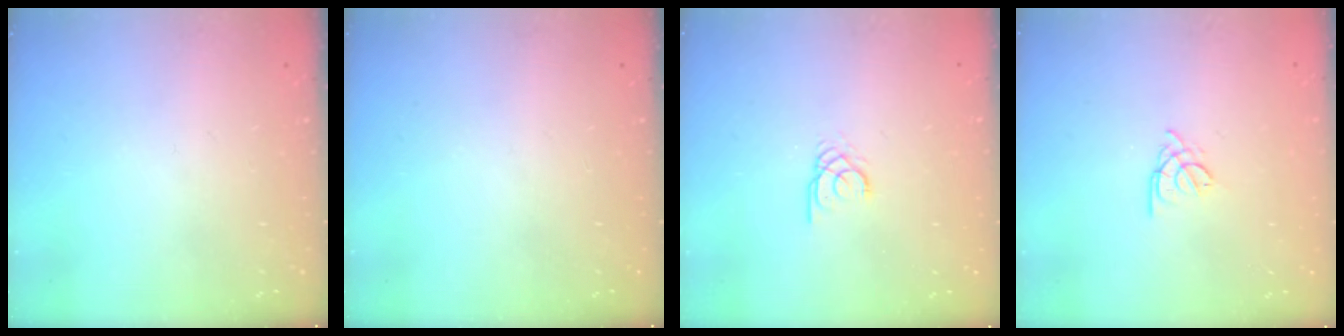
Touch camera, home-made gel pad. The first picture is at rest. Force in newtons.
{"total": 0.0}
{"total": 1.8, "press": 1.8, "slide": 0.2}
{"total": 2.2, "press": 2.2, "slide": 0.5}